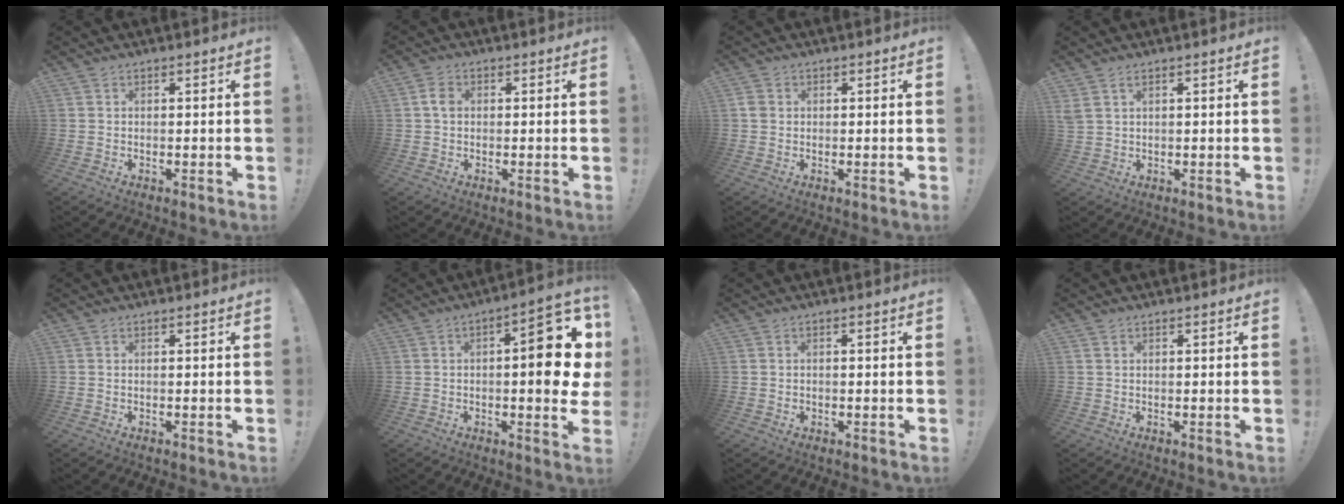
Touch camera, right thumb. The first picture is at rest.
{"total": 3.6, "force": [0.3, 2.5, 2.5], "torque": [-0.032, 0.003, 0.004]}
{"total": 1.9, "force": [0.2, 1.7, 0.9], "torque": [-0.009, 0.001, 0.003]}
{"total": 2.5, "force": [1.4, 1.1, 1.8], "torque": [-0.043, 0.001, 0.028]}
{"total": 0.0}
{"total": 15.0, "force": [1.1, 4.6, 14.3], "torque": [-0.170, -0.005, 0.010]}
{"total": 0.5, "force": [0.2, 0.5, 0.0], "torque": [-0.001, 0.001, 0.003]}
{"total": 0.6, "force": [0.4, 0.2, 0.3], "torque": [0.000, -0.003, 0.007]}